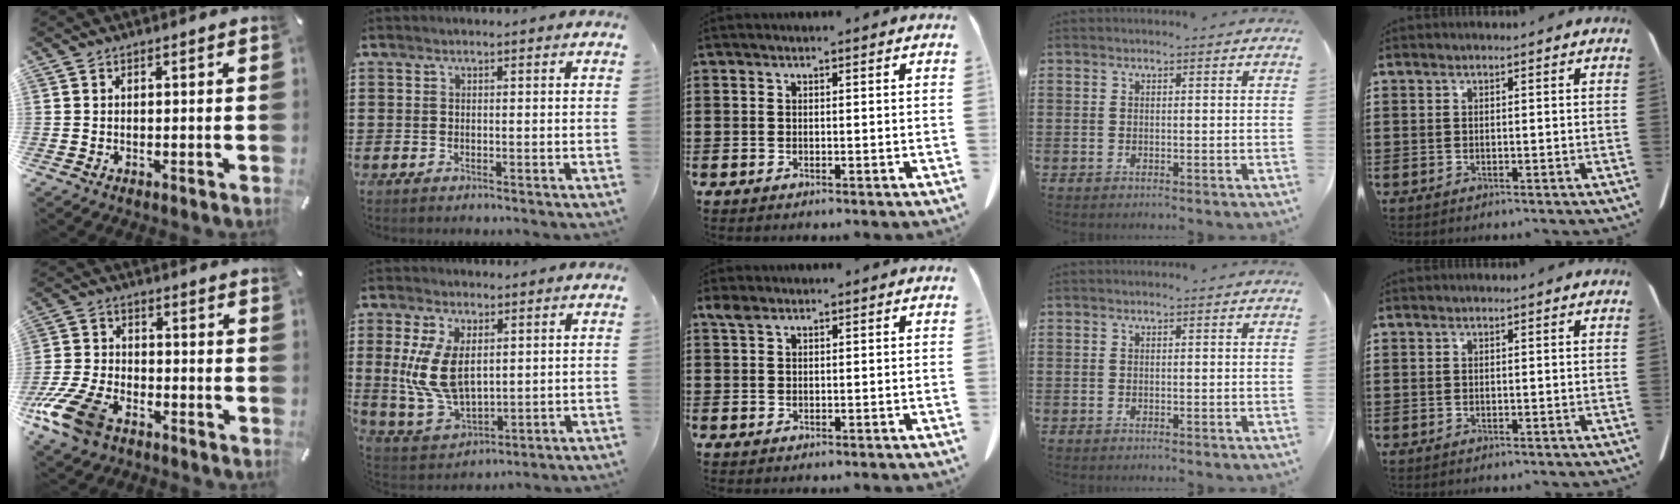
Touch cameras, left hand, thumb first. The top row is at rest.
{"thumb": {"total": 12.9, "force": [-7.8, 7.1, 7.4], "torque": [-0.157, 0.037, -0.145]}, "index": {"total": 9.9, "force": [1.8, 5.7, 7.9], "torque": [-0.194, -0.002, 0.031]}, "middle": {"total": 1.9, "force": [1.2, 0.9, 1.2], "torque": [-0.030, 0.003, 0.022]}}